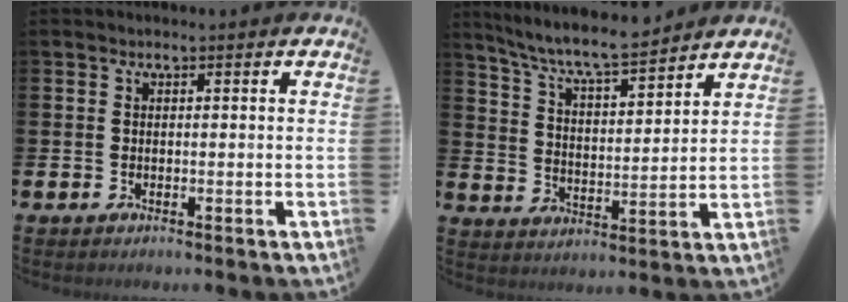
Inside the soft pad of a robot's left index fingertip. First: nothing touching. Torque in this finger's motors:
{"motor_torque": [1.05, -1.09, 0.64, 0.21]}